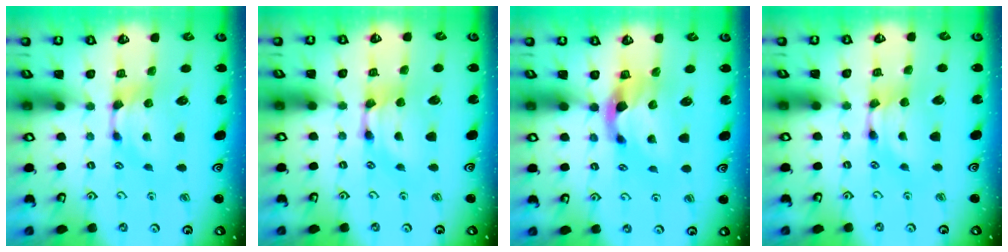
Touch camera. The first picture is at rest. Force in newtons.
{"total": 2.0, "press": 2.0, "slide": 0.1}
{"total": 2.9, "press": 2.5, "slide": 1.5}
{"total": 1.5, "press": 1.5, "slide": 0.2}